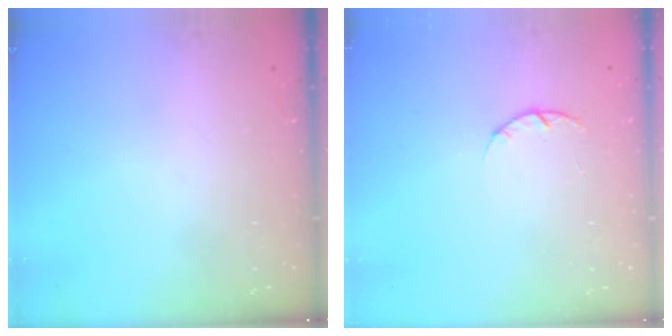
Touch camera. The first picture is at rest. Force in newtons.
{"total": 2.0, "press": 1.9, "slide": 0.4}